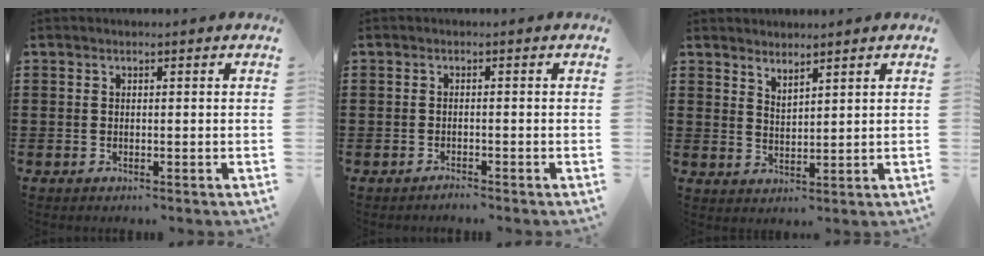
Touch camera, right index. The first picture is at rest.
{"total": 0.9, "force": [-0.9, -0.1, 0.2], "torque": [-0.006, -0.001, -0.018]}
{"total": 2.4, "force": [2.3, -0.2, -0.4], "torque": [0.001, -0.002, 0.047]}